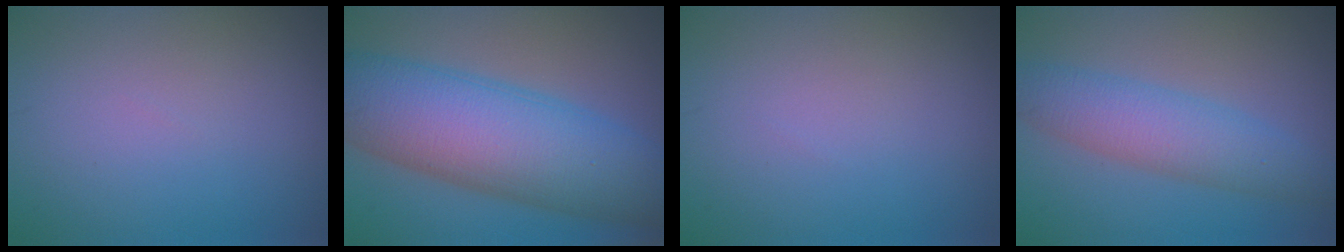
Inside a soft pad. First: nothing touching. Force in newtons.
{"total": 12.3, "press": 12.3, "slide": 0.2}
{"total": 0.0}
{"total": 5.0, "press": 5.0, "slide": 0.1}